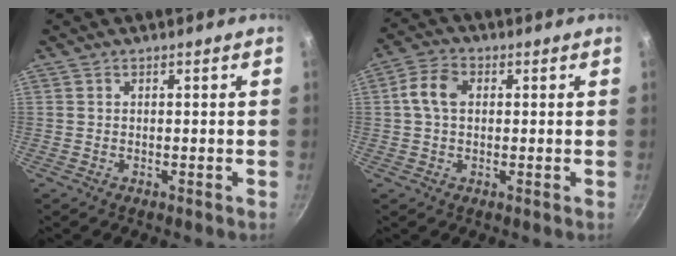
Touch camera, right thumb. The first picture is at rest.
{"total": 6.1, "force": [0.9, 4.1, 4.5], "torque": [-0.088, 0.017, 0.007]}